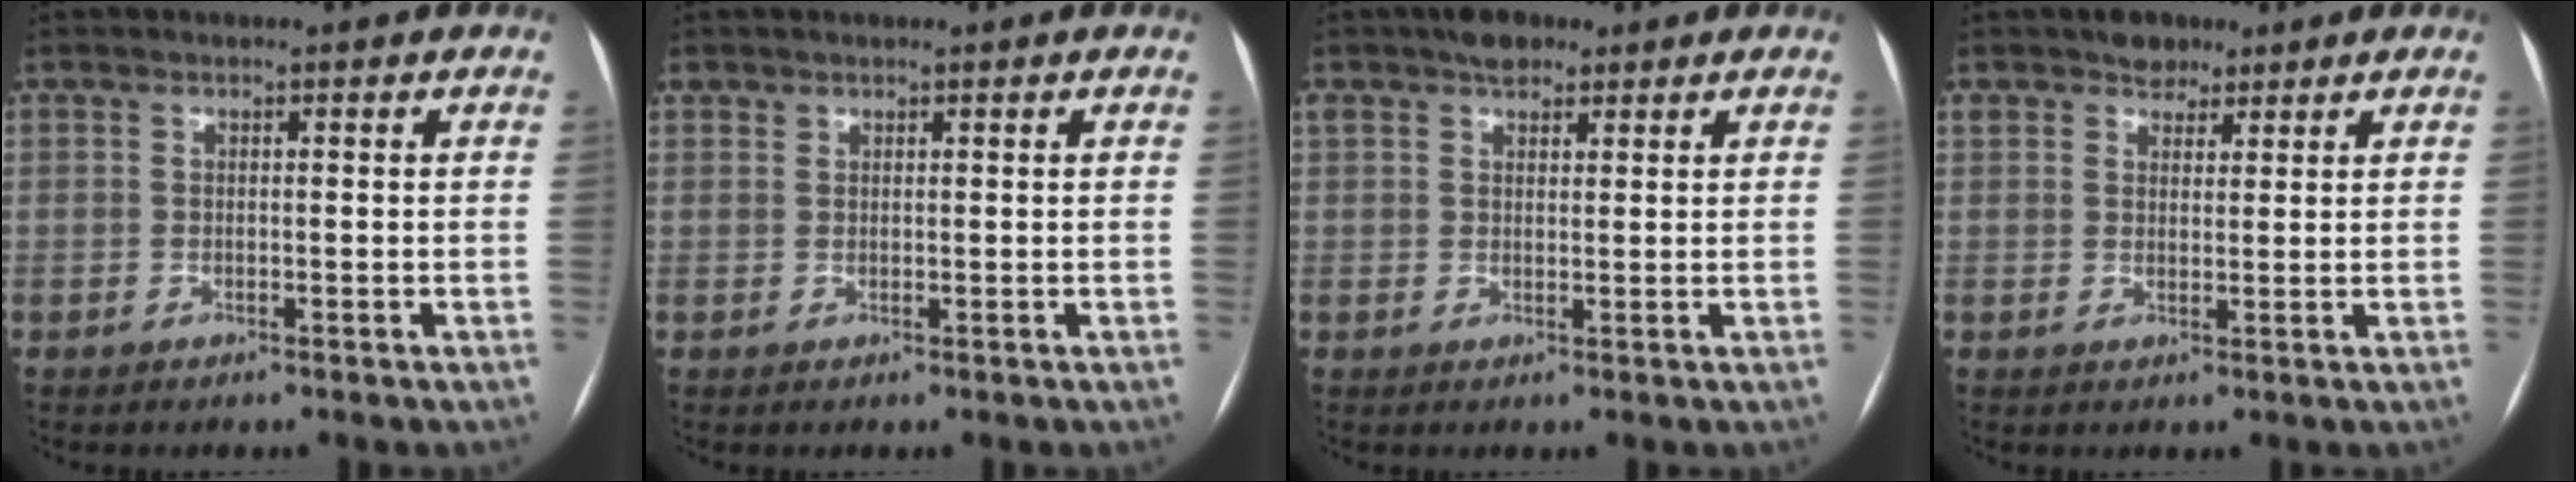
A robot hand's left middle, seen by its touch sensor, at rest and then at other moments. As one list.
[{"total": 0.6, "force": [0.5, 0.3, -0.1], "torque": [0.003, 0.004, 0.009]}, {"total": 4.2, "force": [3.0, 2.0, 2.1], "torque": [-0.042, 0.016, 0.054]}, {"total": 3.6, "force": [2.6, 2.2, 0.9], "torque": [-0.014, 0.008, 0.044]}]